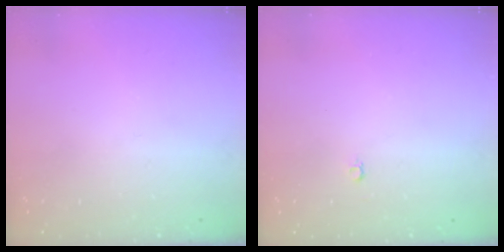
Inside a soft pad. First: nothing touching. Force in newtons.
{"total": 2.2, "press": 2.2, "slide": 0.2}